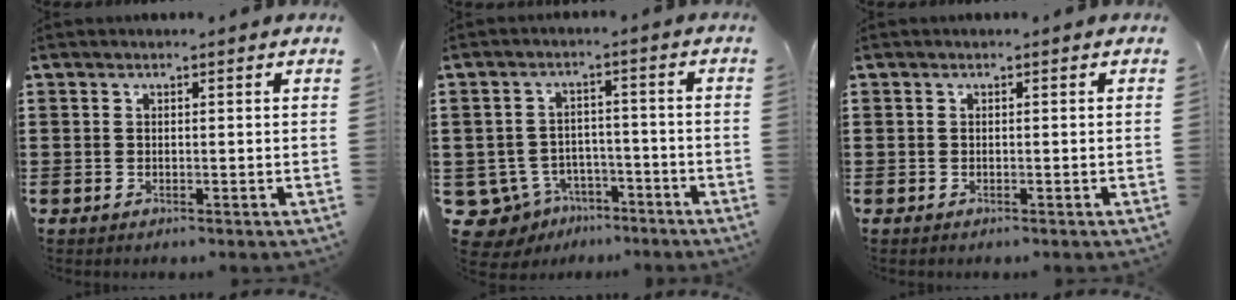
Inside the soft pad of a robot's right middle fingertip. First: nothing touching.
{"total": 5.2, "force": [-3.9, 3.2, 1.0], "torque": [-0.048, 0.005, -0.080]}
{"total": 0.0}